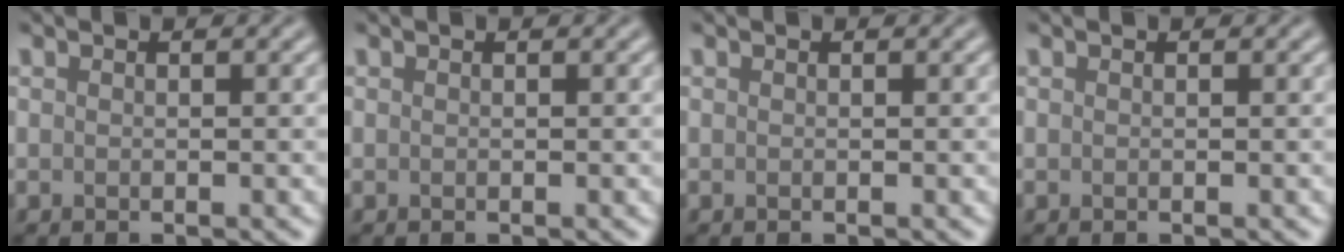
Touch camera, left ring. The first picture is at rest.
{"total": 0.0}
{"total": 0.0}
{"total": 0.0}